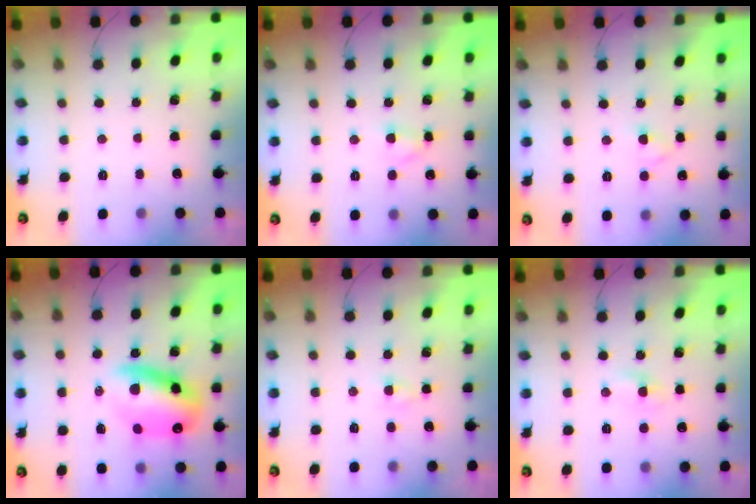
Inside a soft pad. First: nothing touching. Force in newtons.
{"total": 2.6, "press": 2.3, "slide": 1.2}
{"total": 2.7, "press": 2.4, "slide": 1.1}
{"total": 14.9, "press": 14.4, "slide": 3.8}
{"total": 1.5, "press": 1.4, "slide": 0.6}
{"total": 1.8, "press": 1.5, "slide": 0.9}